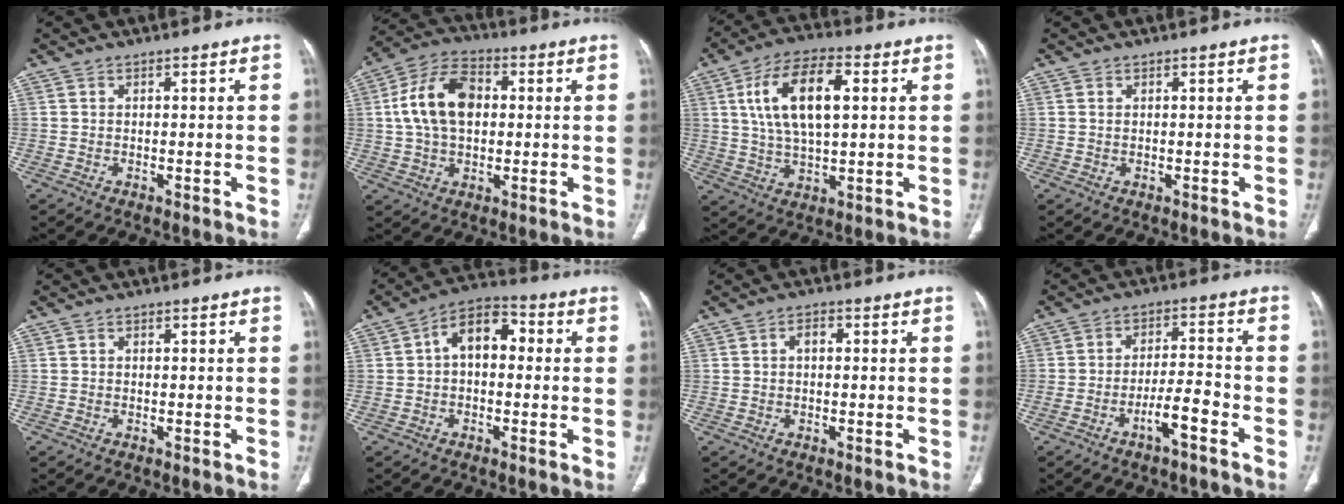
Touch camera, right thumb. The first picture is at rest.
{"total": 13.4, "force": [1.6, 8.6, 10.1], "torque": [-0.179, 0.021, 0.022]}
{"total": 14.5, "force": [3.6, 6.8, 12.3], "torque": [-0.225, 0.007, 0.066]}
{"total": 0.0}
{"total": 0.0}
{"total": 9.1, "force": [0.8, 5.8, 6.9], "torque": [-0.089, 0.032, 0.001]}
{"total": 2.1, "force": [0.2, 1.3, 1.7], "torque": [-0.027, 0.010, 0.001]}
{"total": 6.3, "force": [-3.7, 1.5, 4.9], "torque": [-0.091, 0.035, -0.062]}